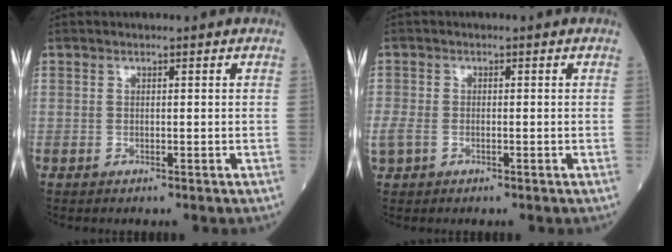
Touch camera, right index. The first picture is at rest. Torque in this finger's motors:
{"motor_torque": [0.29, -0.21, 0.17, 0.03]}